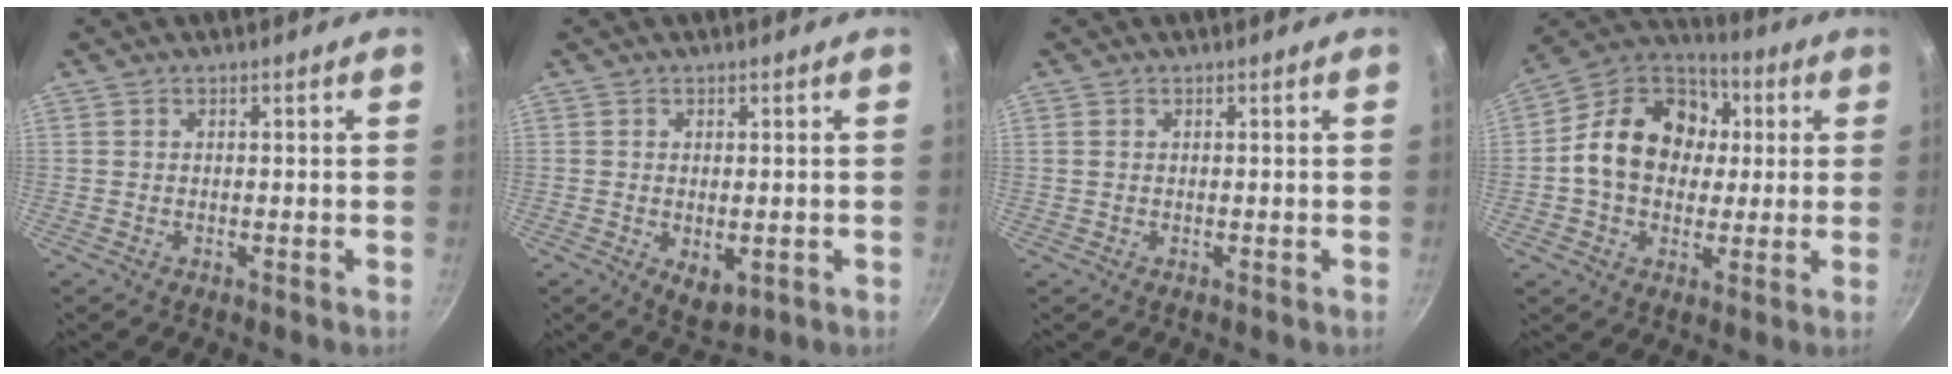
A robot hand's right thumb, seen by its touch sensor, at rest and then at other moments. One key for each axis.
{"total": 4.7, "fx": -0.9, "fy": 2.8, "fz": 3.7, "tx": -0.051, "ty": -0.012, "tz": -0.005}
{"total": 0.6, "fx": 0.2, "fy": 0.4, "fz": 0.4, "tx": -0.008, "ty": 0.001, "tz": 0.004}
{"total": 18.4, "fx": 1.9, "fy": 14.4, "fz": 11.3, "tx": -0.162, "ty": 0.028, "tz": 0.017}